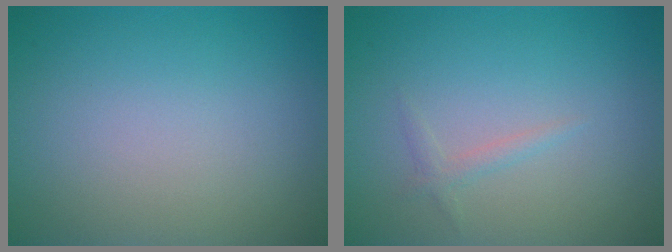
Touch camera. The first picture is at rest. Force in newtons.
{"total": 0.9, "press": 0.9, "slide": 0.1}